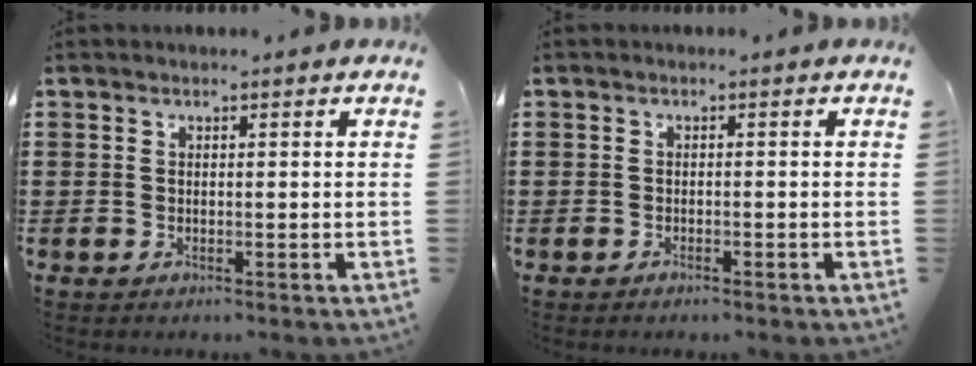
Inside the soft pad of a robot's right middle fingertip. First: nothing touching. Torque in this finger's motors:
{"motor_torque": [-0.08, 0.13, -0.09, -0.01]}